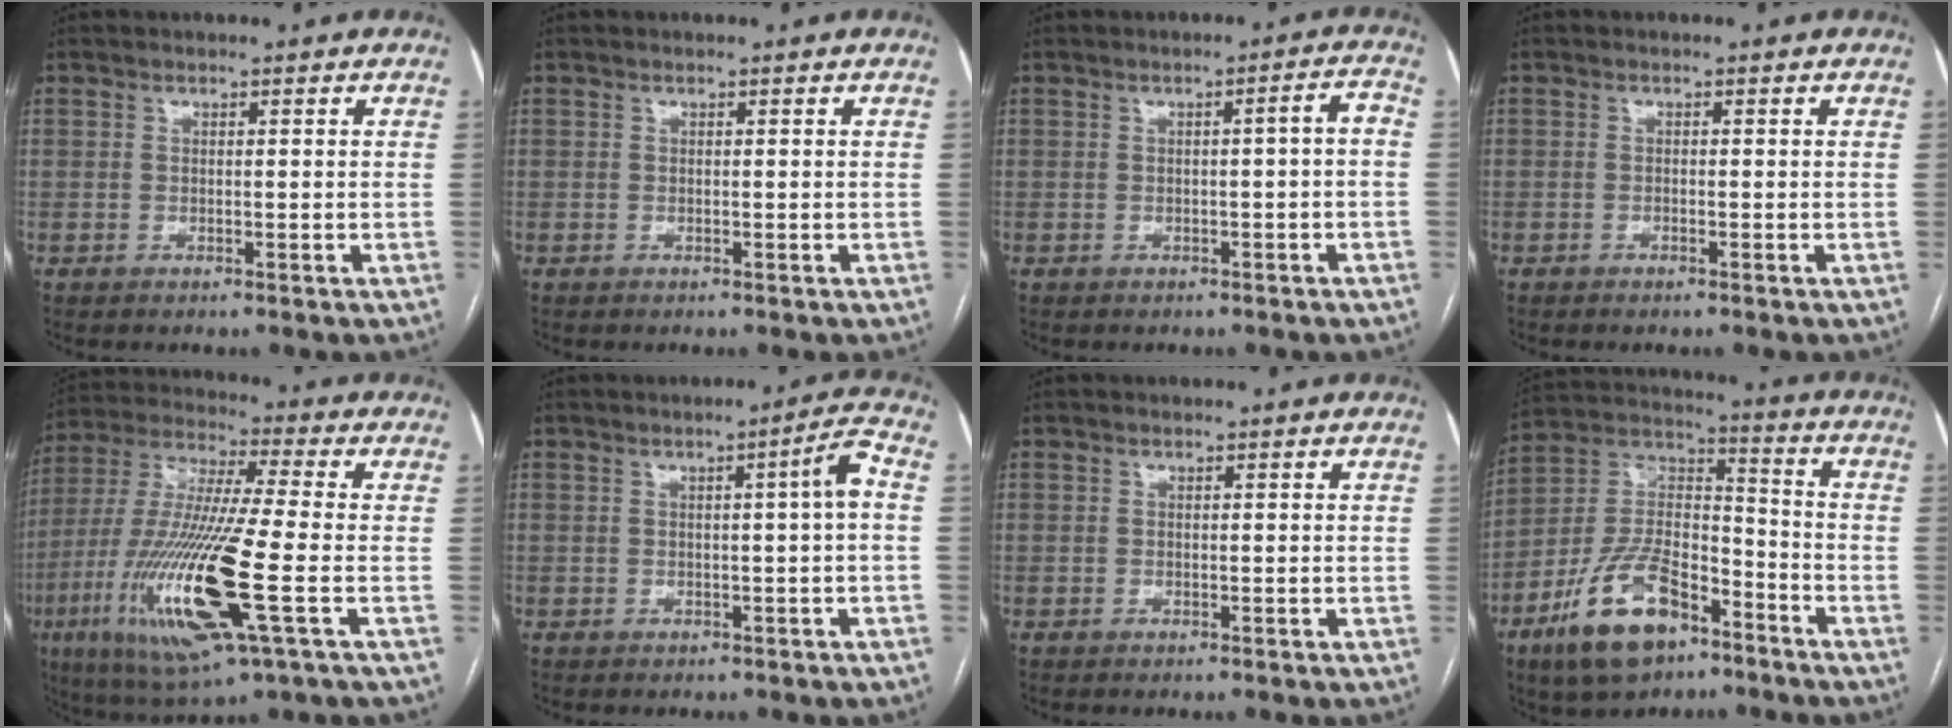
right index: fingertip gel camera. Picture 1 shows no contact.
{"total": 0.0}
{"total": 2.6, "force": [-0.5, 0.2, 2.5], "torque": [-0.029, 0.007, -0.007]}
{"total": 0.5, "force": [-0.4, 0.0, 0.3], "torque": [-0.007, 0.000, -0.008]}
{"total": 20.4, "force": [-6.0, 1.5, 19.4], "torque": [-0.427, -0.034, -0.111]}
{"total": 3.5, "force": [0.0, -0.4, 3.5], "torque": [-0.048, 0.005, 0.002]}
{"total": 0.0}
{"total": 16.1, "force": [-9.6, 7.0, 10.8], "torque": [-0.220, 0.009, -0.174]}